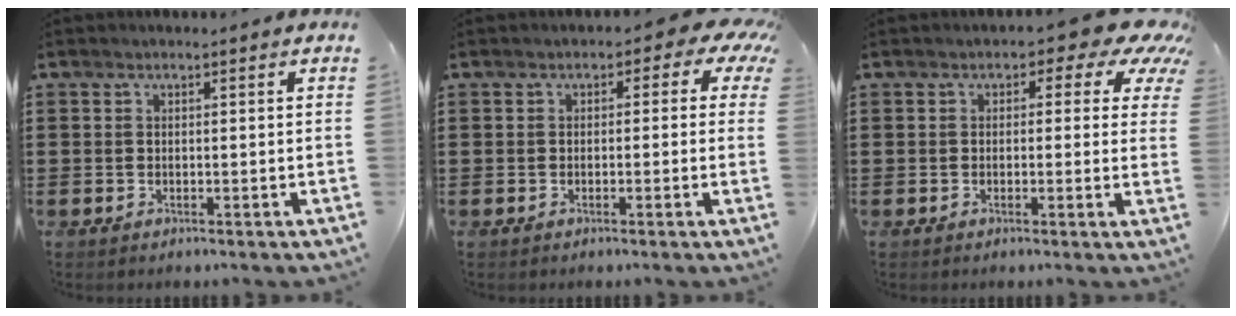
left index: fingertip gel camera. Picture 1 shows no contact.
{"total": 2.4, "force": [0.2, 1.5, 1.9], "torque": [-0.036, 0.006, -0.004]}
{"total": 4.3, "force": [2.3, 2.0, 3.1], "torque": [-0.050, -0.011, 0.030]}